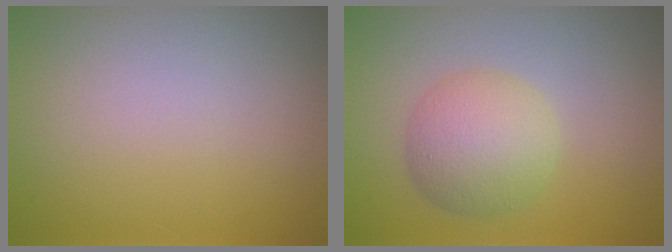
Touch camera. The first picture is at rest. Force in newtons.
{"total": 4.7, "press": 4.7, "slide": 0.2}